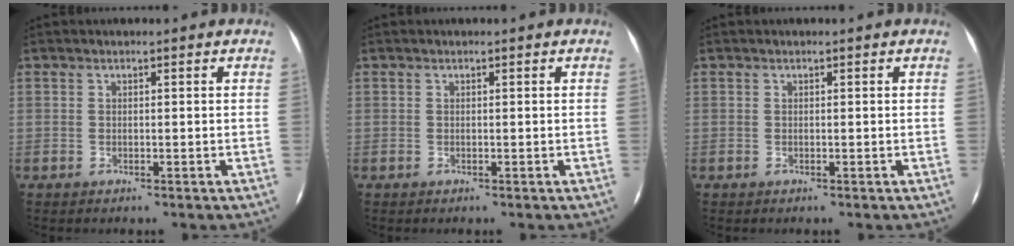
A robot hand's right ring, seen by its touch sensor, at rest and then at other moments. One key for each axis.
{"total": 0.0}
{"total": 0.0}